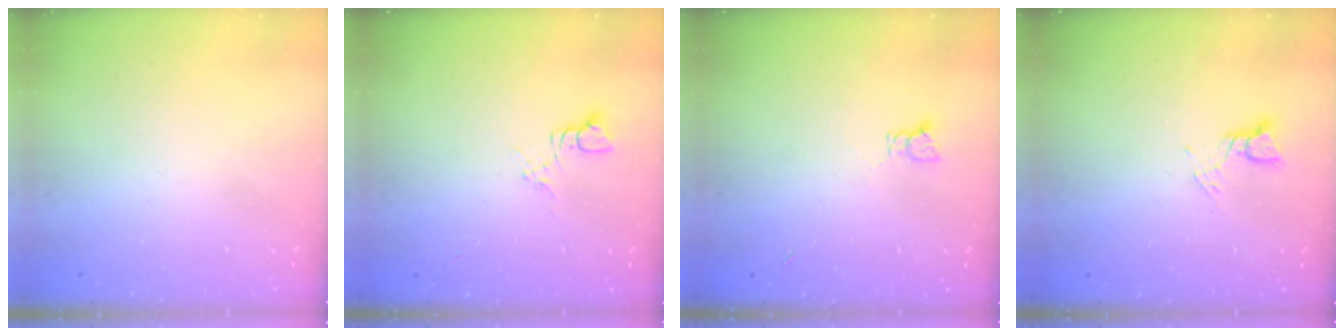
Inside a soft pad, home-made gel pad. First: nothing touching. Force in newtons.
{"total": 4.6, "press": 4.6, "slide": 0.6}
{"total": 2.0, "press": 2.0, "slide": 0.3}
{"total": 2.7, "press": 2.7, "slide": 0.2}